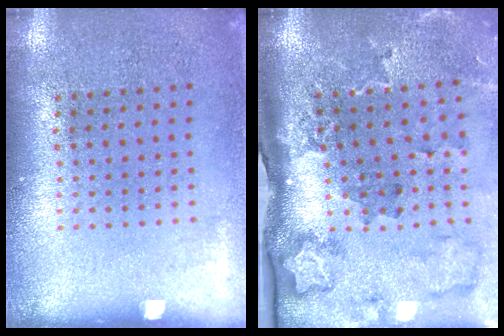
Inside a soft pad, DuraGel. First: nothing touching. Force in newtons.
{"total": 2.3, "press": 2.0, "slide": 1.2}